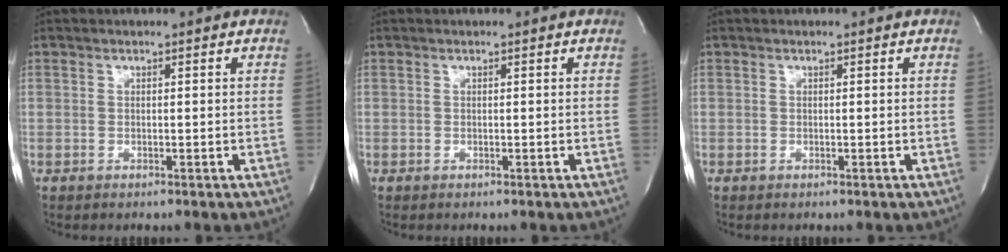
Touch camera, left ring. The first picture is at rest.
{"total": 0.0}
{"total": 0.0}